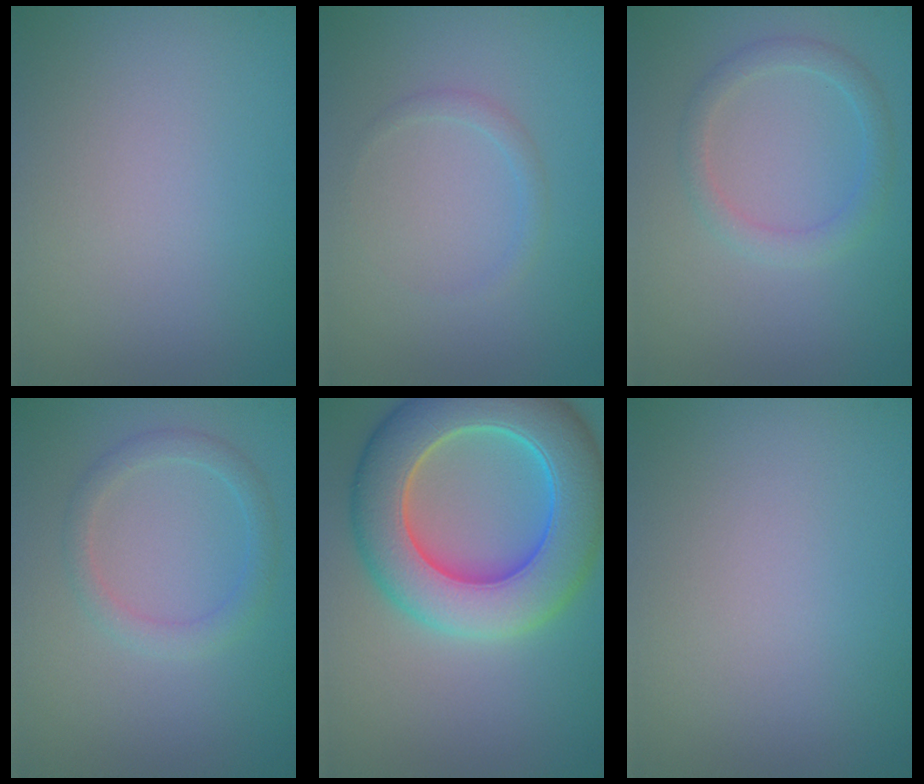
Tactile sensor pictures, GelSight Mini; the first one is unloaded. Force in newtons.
{"total": 1.0, "press": 1.0, "slide": 0.0}
{"total": 2.0, "press": 2.0, "slide": 0.1}
{"total": 2.0, "press": 2.0, "slide": 0.1}
{"total": 10.8, "press": 10.8, "slide": 0.4}
{"total": 0.0}